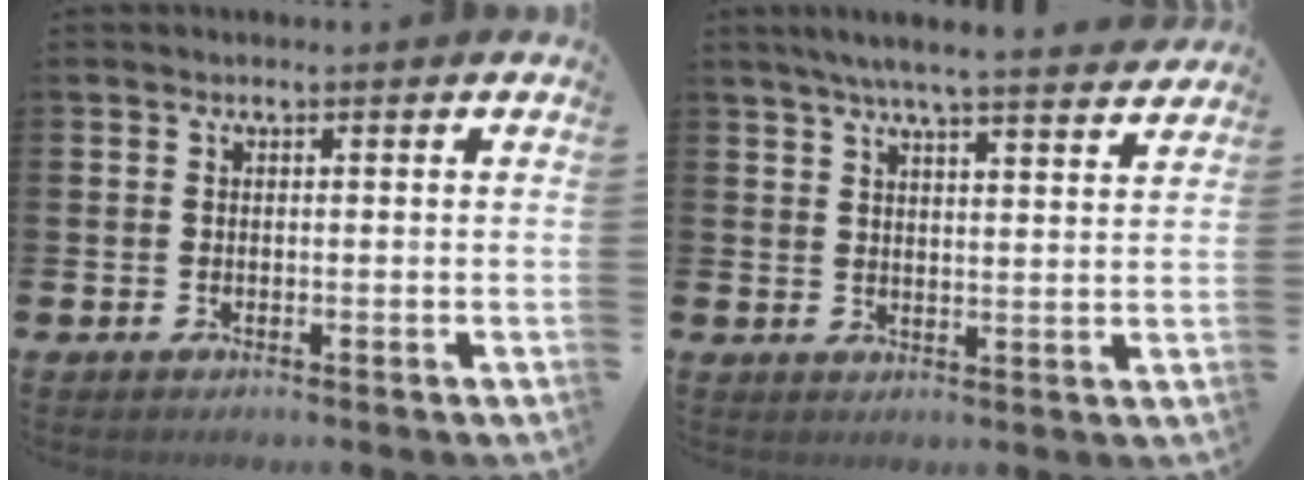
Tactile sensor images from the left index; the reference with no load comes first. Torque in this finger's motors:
{"motor_torque": [1.01, -1.13, 0.38, 0.06]}